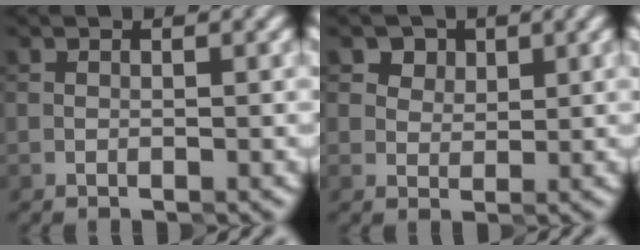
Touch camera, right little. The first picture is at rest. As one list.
[{"total": 4.6, "force": [3.0, 3.1, 1.6], "torque": [-0.041, 0.005, 0.043]}]